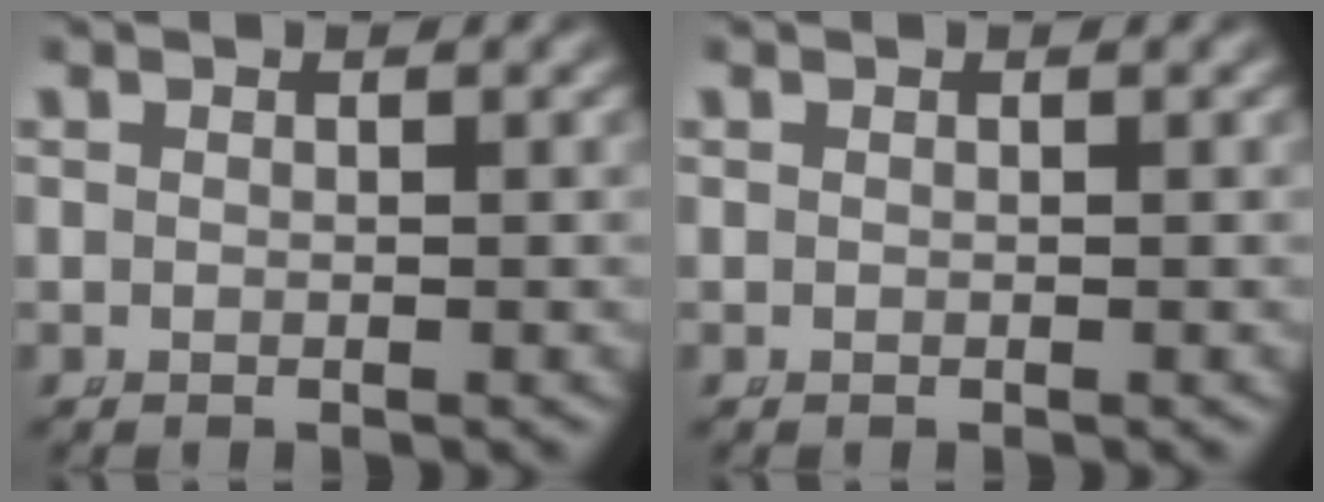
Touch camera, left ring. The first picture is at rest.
{"total": 0.0}